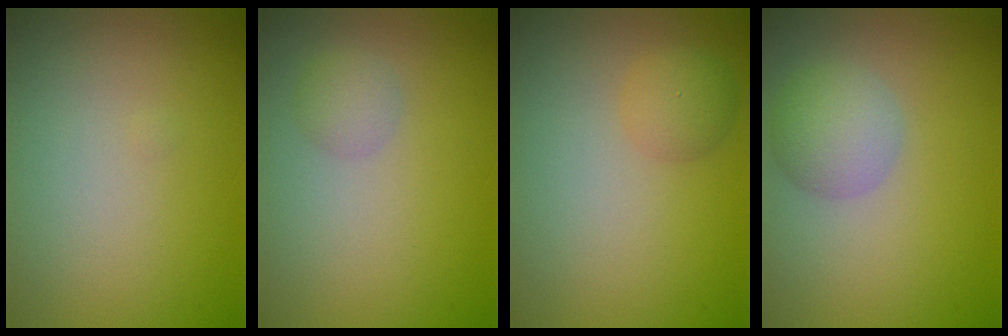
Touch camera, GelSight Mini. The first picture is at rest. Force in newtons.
{"total": 1.4, "press": 1.4, "slide": 0.1}
{"total": 1.7, "press": 1.7, "slide": 0.0}
{"total": 3.2, "press": 3.2, "slide": 0.0}